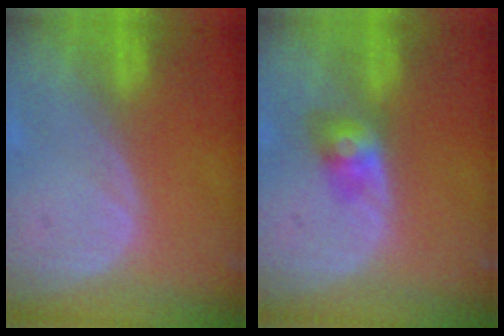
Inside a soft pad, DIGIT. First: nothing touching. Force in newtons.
{"total": 3.4, "press": 3.4, "slide": 0.2}